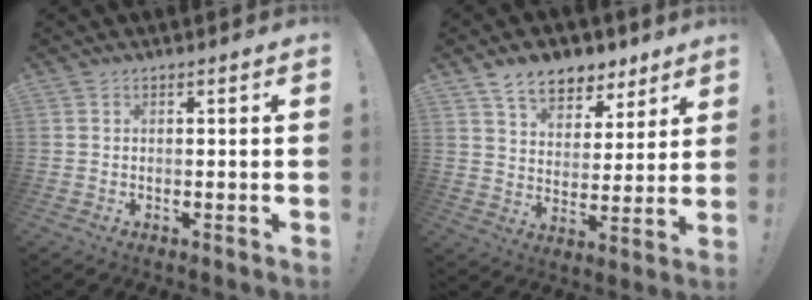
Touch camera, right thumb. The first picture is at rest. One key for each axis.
{"total": 10.7, "fx": 7.8, "fy": 6.1, "fz": 4.0, "tx": -0.063, "ty": -0.050, "tz": 0.148}